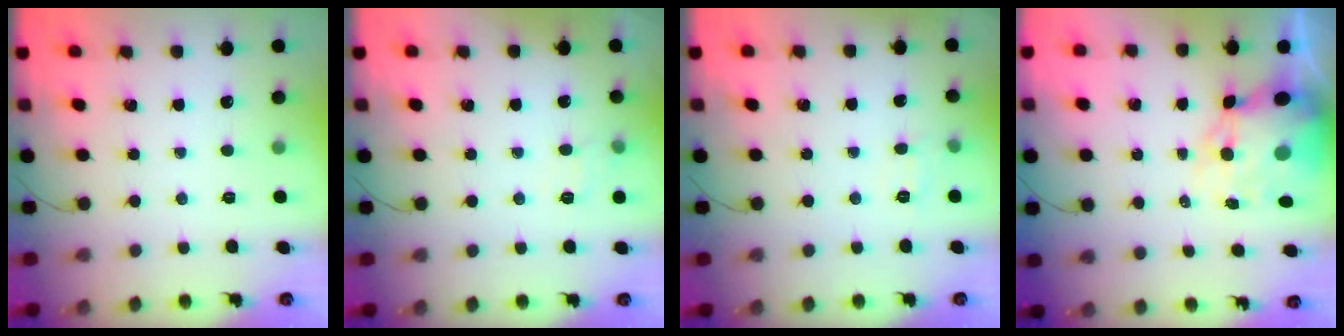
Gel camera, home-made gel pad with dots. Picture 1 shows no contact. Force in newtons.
{"total": 4.5, "press": 4.1, "slide": 1.9}
{"total": 6.4, "press": 6.2, "slide": 1.4}
{"total": 11.6, "press": 11.2, "slide": 3.0}